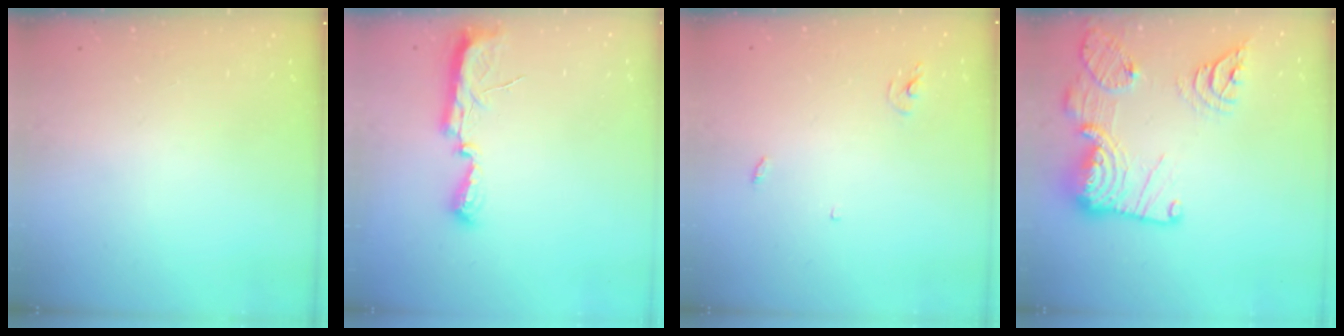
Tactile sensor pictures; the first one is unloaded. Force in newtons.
{"total": 10.3, "press": 8.9, "slide": 5.2}
{"total": 2.9, "press": 2.9, "slide": 0.2}
{"total": 22.9, "press": 22.8, "slide": 2.3}